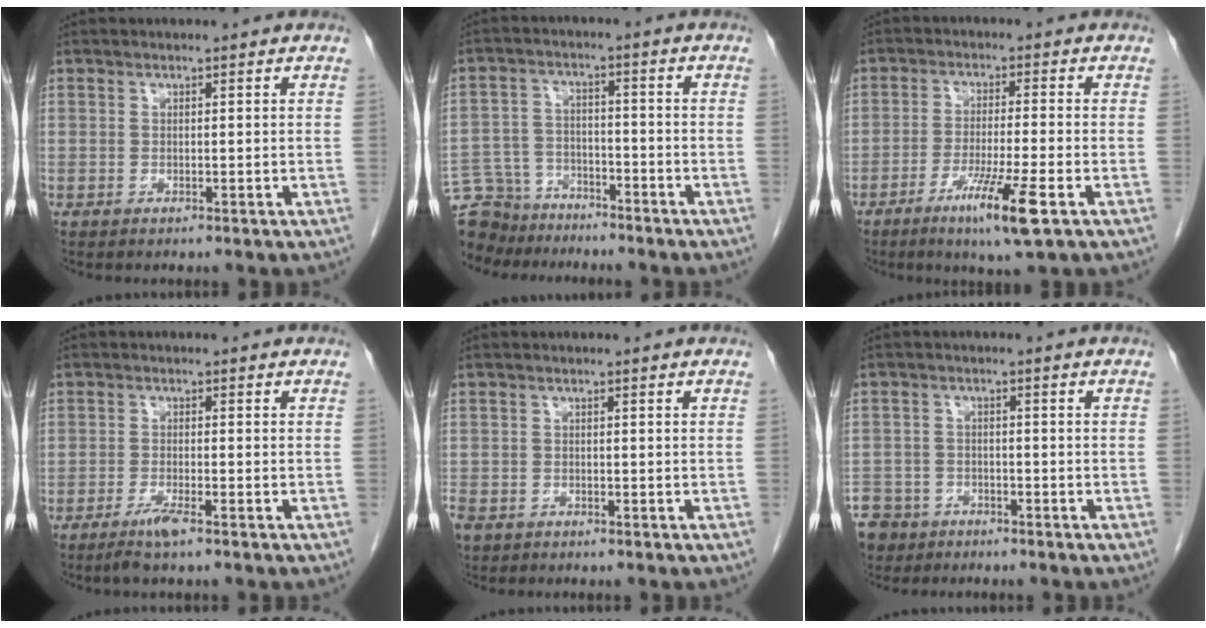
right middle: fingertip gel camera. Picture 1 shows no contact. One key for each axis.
{"total": 12.8, "fx": -11.2, "fy": 5.8, "fz": 2.0, "tx": -0.058, "ty": 0.017, "tz": -0.183}
{"total": 8.4, "fx": -4.3, "fy": -0.4, "fz": 7.2, "tx": -0.132, "ty": -0.022, "tz": -0.073}
{"total": 3.0, "fx": -2.1, "fy": 0.0, "fz": 2.1, "tx": -0.046, "ty": -0.005, "tz": -0.042}
{"total": 4.7, "fx": -3.1, "fy": 3.1, "fz": 1.7, "tx": -0.050, "ty": -0.006, "tz": -0.054}
{"total": 9.1, "fx": -6.3, "fy": 6.3, "fz": 1.6, "tx": -0.062, "ty": -0.001, "tz": -0.111}